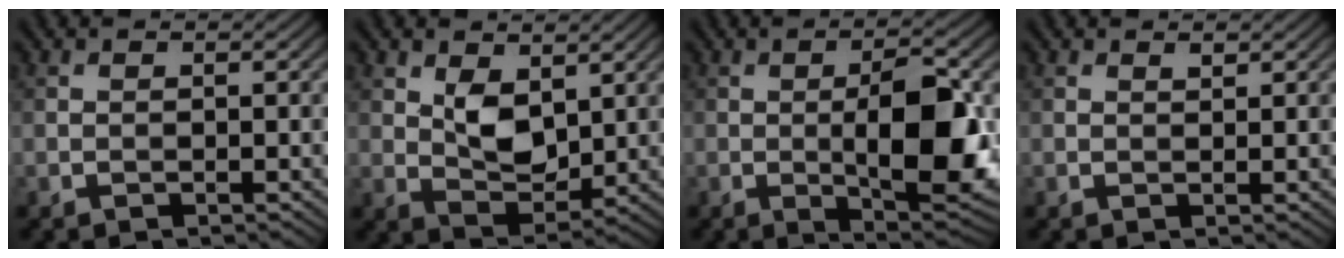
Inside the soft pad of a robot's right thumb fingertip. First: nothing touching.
{"total": 5.4, "force": [2.0, 3.2, 3.9], "torque": [-0.078, -0.009, 0.039]}
{"total": 10.3, "force": [-0.8, 3.6, 9.6], "torque": [-0.146, -0.002, -0.011]}
{"total": 0.7, "force": [0.6, 0.1, 0.4], "torque": [-0.008, -0.002, 0.011]}